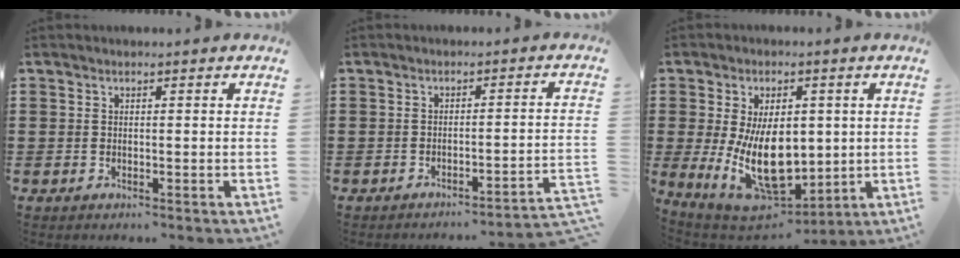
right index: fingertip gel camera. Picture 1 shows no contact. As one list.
[{"total": 2.6, "force": [-2.3, -0.5, 1.2], "torque": [-0.024, -0.007, -0.051]}, {"total": 14.7, "force": [-0.4, 8.6, 11.9], "torque": [-0.207, -0.015, -0.005]}]